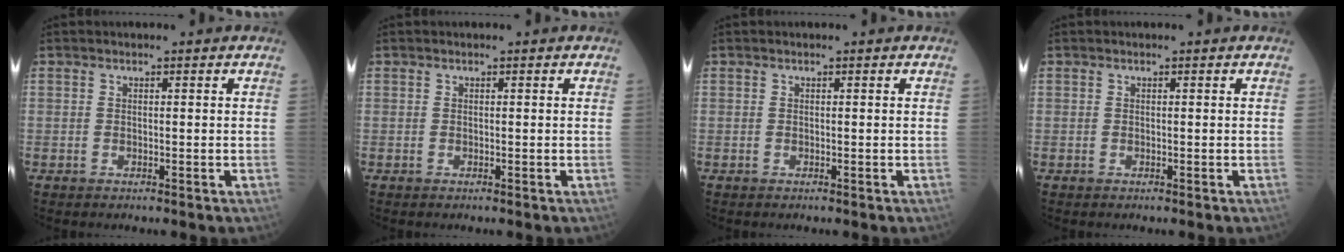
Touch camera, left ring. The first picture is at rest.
{"total": 0.0}
{"total": 0.0}
{"total": 0.0}